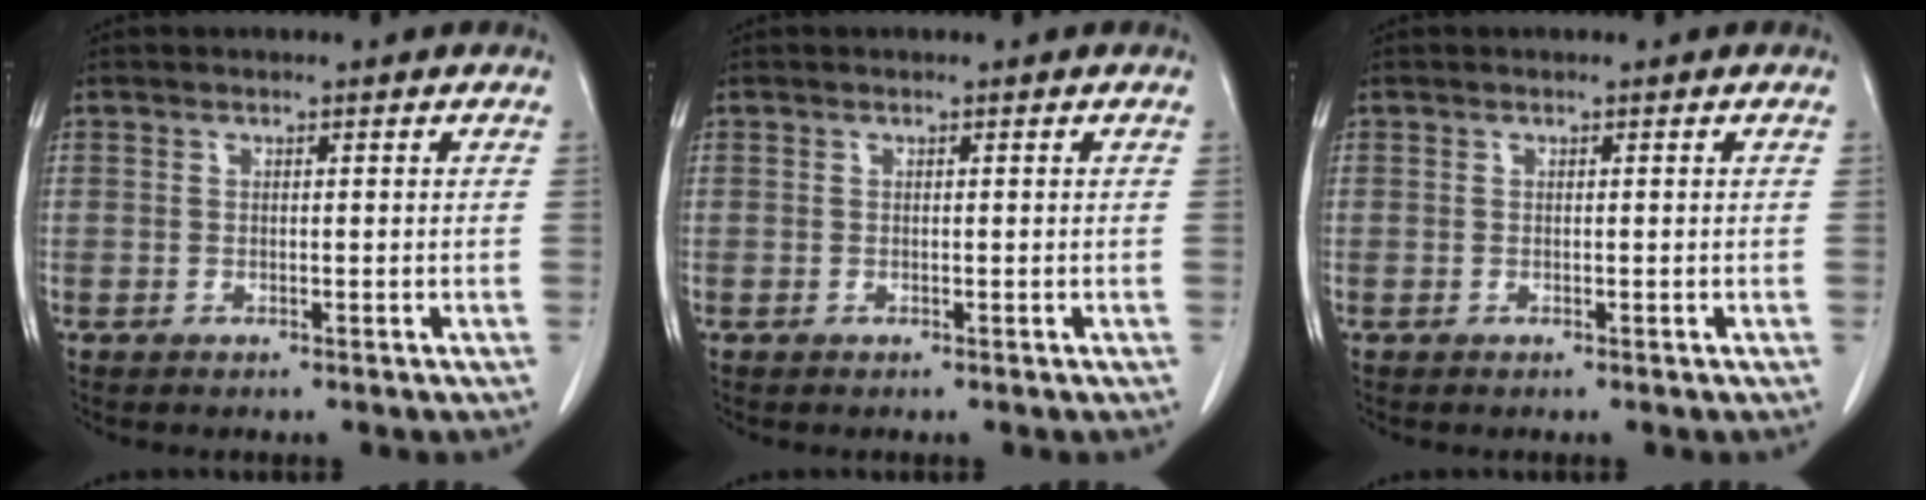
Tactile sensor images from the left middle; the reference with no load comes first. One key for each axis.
{"total": 0.0}
{"total": 0.0}